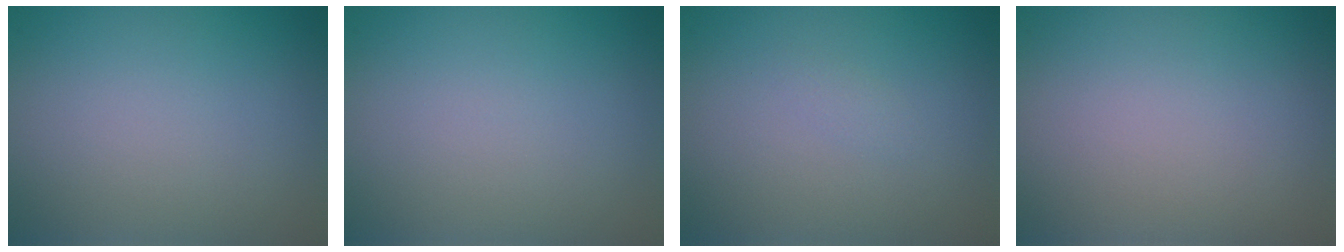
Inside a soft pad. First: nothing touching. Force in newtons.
{"total": 0.0}
{"total": 0.5, "press": 0.5, "slide": 0.1}
{"total": 0.0}